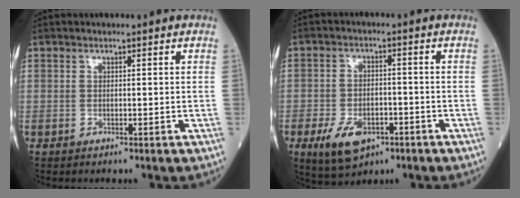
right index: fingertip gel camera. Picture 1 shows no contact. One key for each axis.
{"total": 8.0, "fx": -3.9, "fy": 4.4, "fz": 5.4, "tx": -0.106, "ty": -0.006, "tz": -0.059}